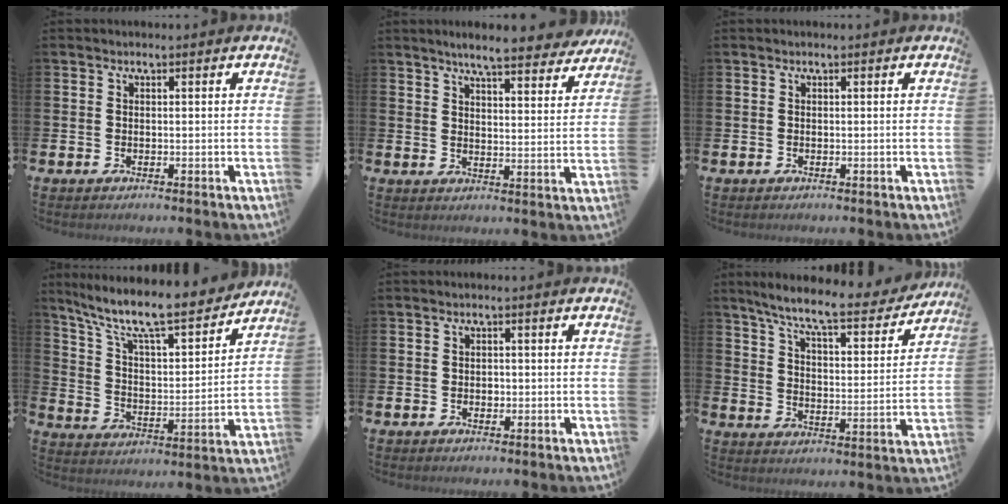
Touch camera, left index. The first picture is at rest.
{"total": 6.6, "force": [6.1, 0.7, 2.4], "torque": [-0.047, -0.036, 0.102]}
{"total": 0.0}
{"total": 10.3, "force": [9.0, 1.5, 4.7], "torque": [-0.125, -0.062, 0.148]}
{"total": 0.8, "force": [0.0, 0.7, 0.4], "torque": [-0.001, 0.002, -0.003]}
{"total": 8.6, "force": [7.6, 1.3, 3.9], "torque": [-0.101, -0.048, 0.127]}